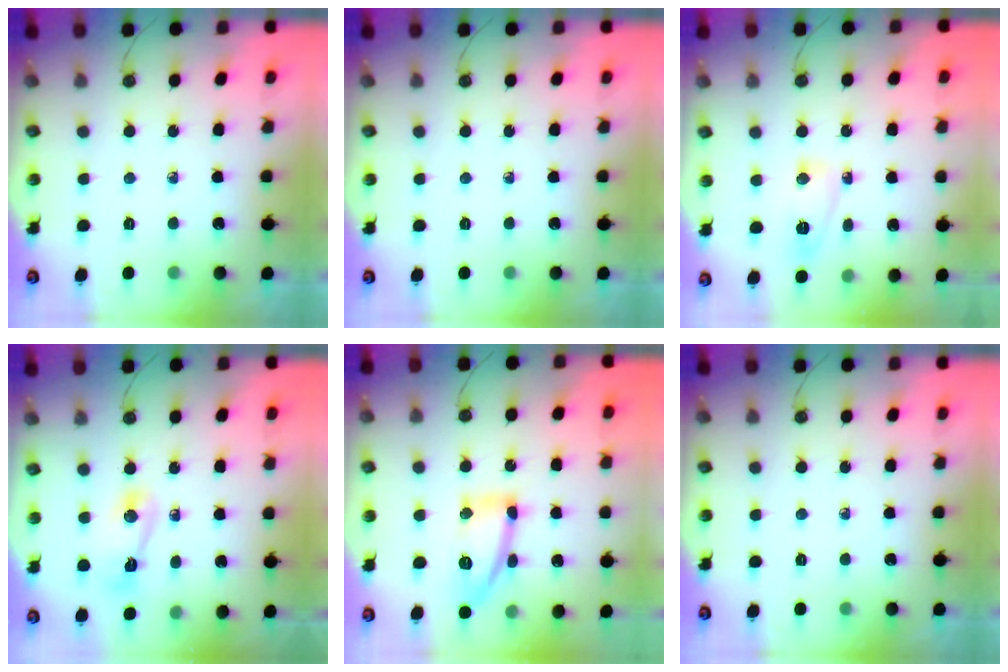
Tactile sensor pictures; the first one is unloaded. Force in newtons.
{"total": 0.0}
{"total": 5.5, "press": 5.4, "slide": 0.8}
{"total": 4.8, "press": 4.7, "slide": 1.0}
{"total": 13.7, "press": 13.7, "slide": 1.1}
{"total": 0.0}